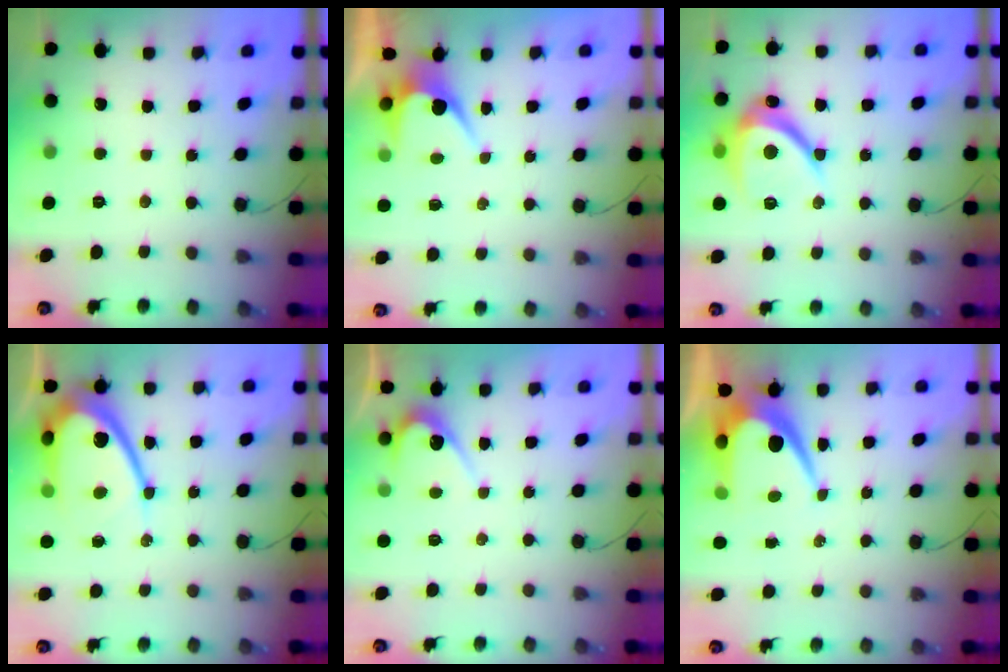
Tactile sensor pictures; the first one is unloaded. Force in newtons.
{"total": 5.6, "press": 5.6, "slide": 0.4}
{"total": 10.8, "press": 10.8, "slide": 0.6}
{"total": 15.0, "press": 15.0, "slide": 0.9}
{"total": 4.4, "press": 4.4, "slide": 0.3}
{"total": 8.1, "press": 8.1, "slide": 0.6}